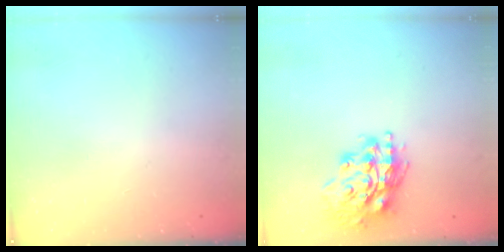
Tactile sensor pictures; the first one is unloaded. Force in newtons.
{"total": 17.4, "press": 17.1, "slide": 2.7}